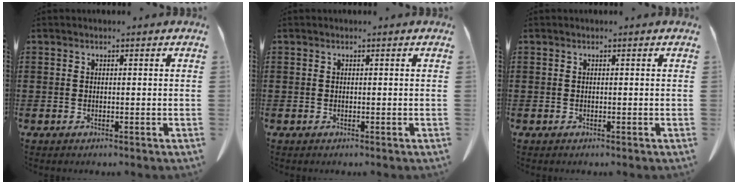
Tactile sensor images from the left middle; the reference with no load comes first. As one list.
[{"total": 0.0}, {"total": 0.0}]